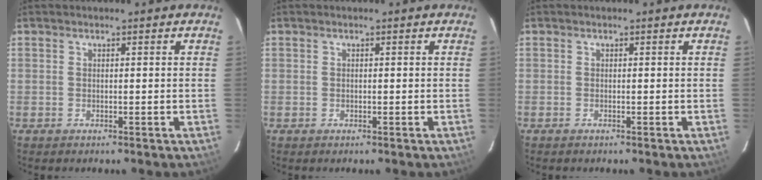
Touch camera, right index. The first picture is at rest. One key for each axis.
{"total": 0.0}
{"total": 0.0}